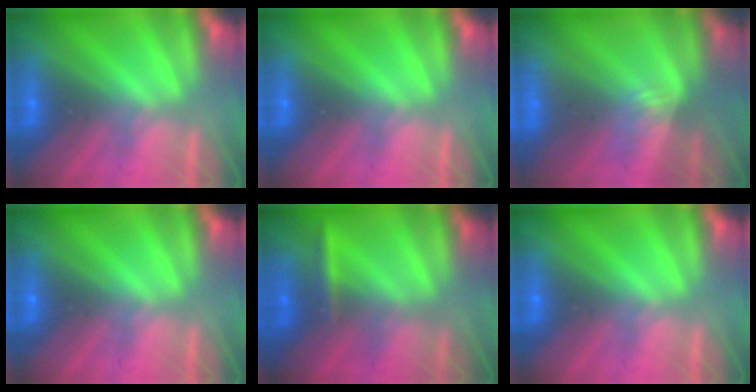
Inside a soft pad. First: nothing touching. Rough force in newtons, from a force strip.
{"total": 0.0}
{"total": 3.0}
{"total": 0.0}
{"total": 2.4}
{"total": 0.0}